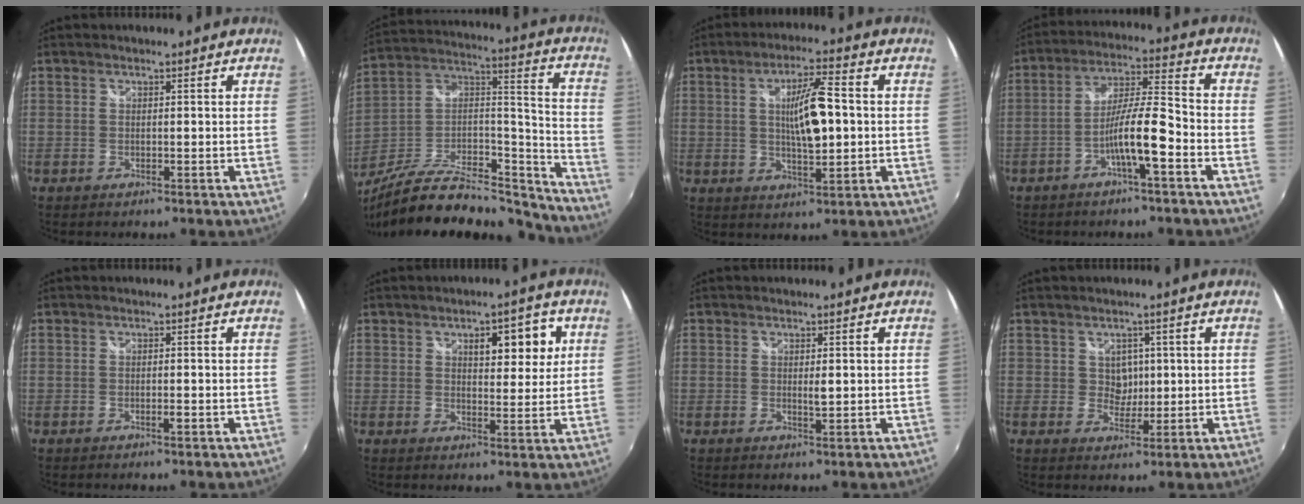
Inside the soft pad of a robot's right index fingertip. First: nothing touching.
{"total": 24.3, "force": [-19.9, 7.0, 12.0], "torque": [-0.203, 0.013, -0.323]}
{"total": 9.4, "force": [0.4, 2.7, 9.0], "torque": [-0.150, 0.004, 0.011]}
{"total": 8.4, "force": [-4.2, 0.5, 7.3], "torque": [-0.143, 0.011, -0.073]}
{"total": 0.8, "force": [-0.5, 0.2, 0.6], "torque": [-0.011, 0.002, -0.009]}
{"total": 7.5, "force": [2.9, 3.3, 6.0], "torque": [-0.081, 0.014, 0.043]}
{"total": 1.3, "force": [0.1, 0.4, 1.2], "torque": [-0.021, -0.001, 0.001]}
{"total": 2.9, "force": [0.6, 2.8, 0.7], "torque": [-0.009, 0.007, 0.011]}